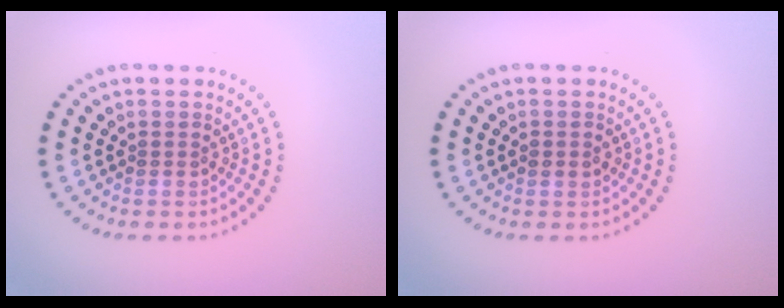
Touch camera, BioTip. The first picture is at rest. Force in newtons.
{"total": 1.1, "press": 1.1, "slide": 0.0}